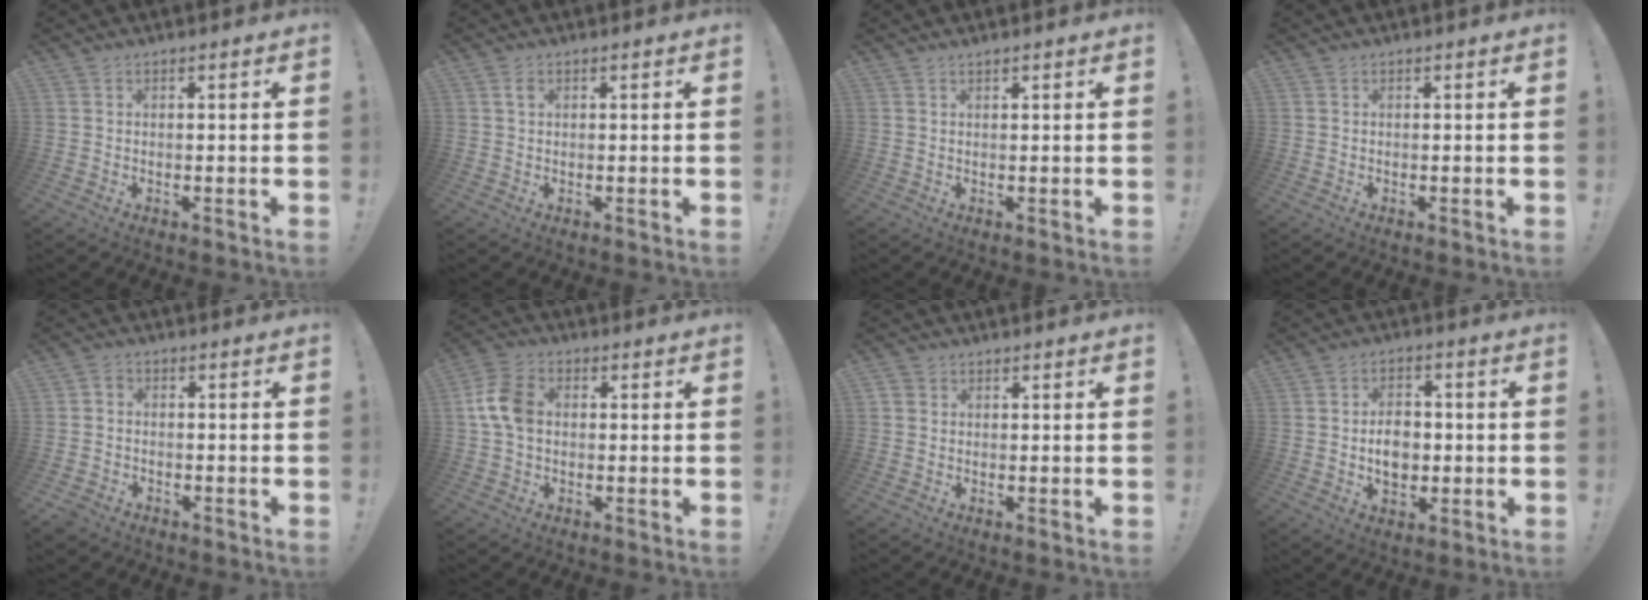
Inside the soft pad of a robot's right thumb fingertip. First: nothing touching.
{"total": 1.5, "force": [0.6, 0.9, 1.0], "torque": [-0.014, -0.001, 0.009]}
{"total": 0.6, "force": [0.6, -0.1, 0.3], "torque": [-0.003, 0.000, 0.010]}
{"total": 0.0}
{"total": 3.3, "force": [-1.9, 2.4, 1.1], "torque": [-0.029, 0.007, -0.034]}
{"total": 10.0, "force": [0.6, 6.9, 7.2], "torque": [-0.143, 0.010, 0.015]}
{"total": 1.4, "force": [0.5, 1.2, 0.3], "torque": [-0.014, 0.006, 0.012]}
{"total": 8.0, "force": [-0.7, 6.1, 5.1], "torque": [-0.083, 0.006, -0.013]}